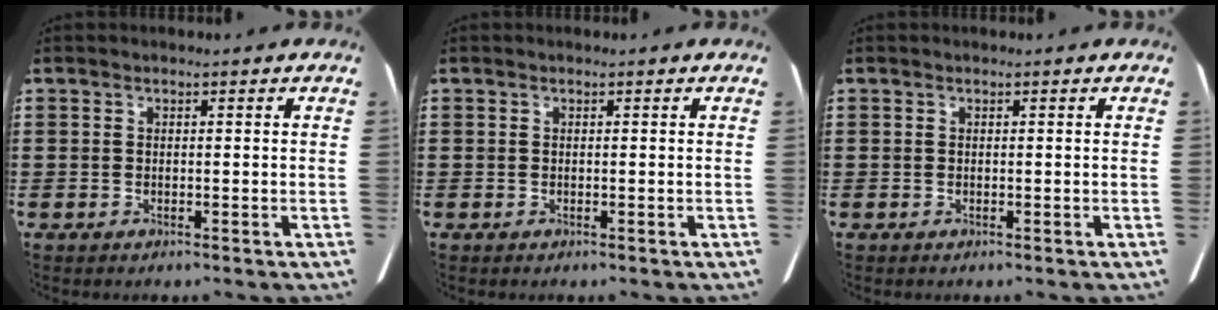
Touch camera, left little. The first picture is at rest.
{"total": 0.0}
{"total": 0.0}